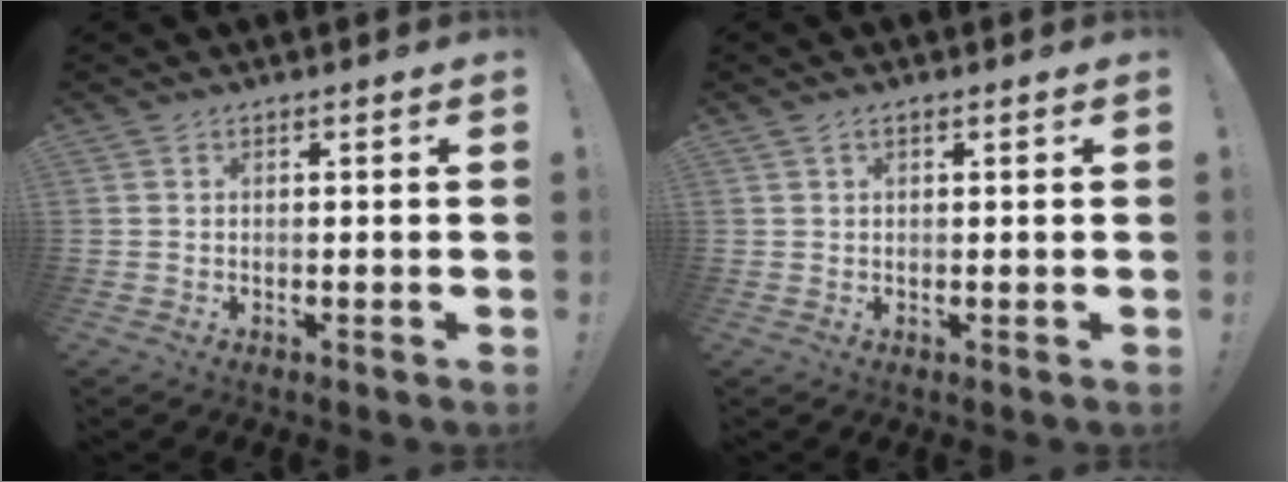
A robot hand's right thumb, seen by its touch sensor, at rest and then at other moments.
{"total": 1.0, "force": [0.6, 0.6, 0.6], "torque": [-0.019, 0.004, 0.012]}